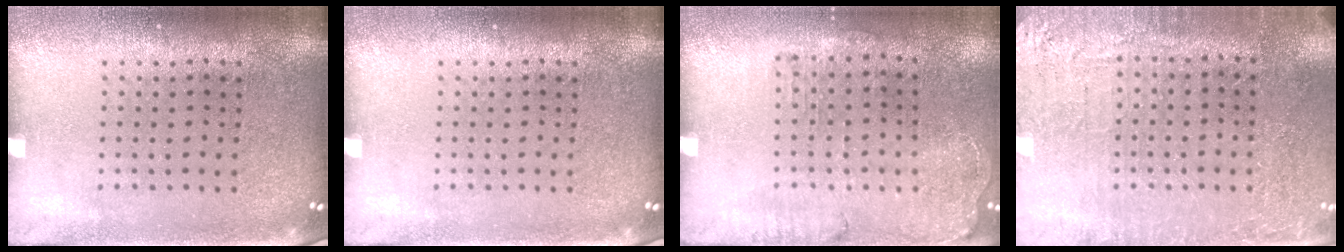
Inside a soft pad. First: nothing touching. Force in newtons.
{"total": 0.0}
{"total": 1.3, "press": 1.2, "slide": 0.5}
{"total": 2.8, "press": 2.7, "slide": 0.6}